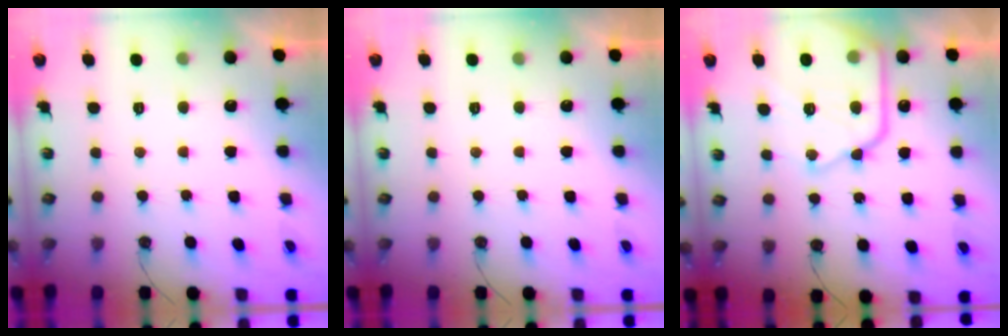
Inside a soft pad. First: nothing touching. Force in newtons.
{"total": 0.0}
{"total": 19.6, "press": 19.5, "slide": 1.1}